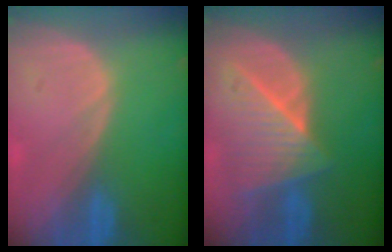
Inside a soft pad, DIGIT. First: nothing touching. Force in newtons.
{"total": 7.7, "press": 7.5, "slide": 2.0}